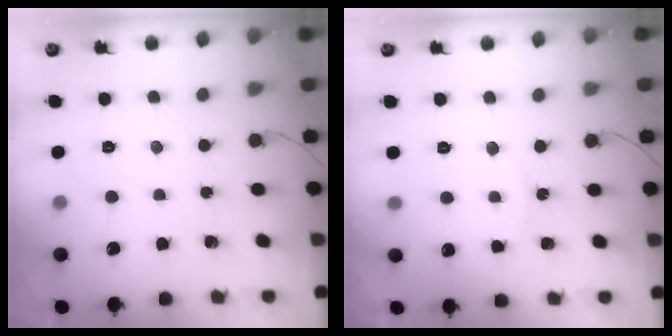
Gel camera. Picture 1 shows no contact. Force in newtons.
{"total": 7.0, "press": 7.0, "slide": 0.4}